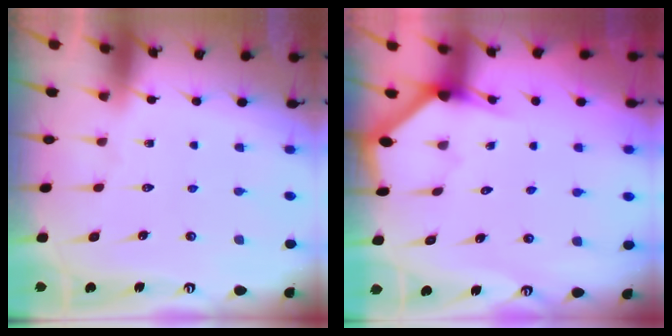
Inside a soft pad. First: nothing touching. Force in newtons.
{"total": 2.9, "press": 2.9, "slide": 0.2}